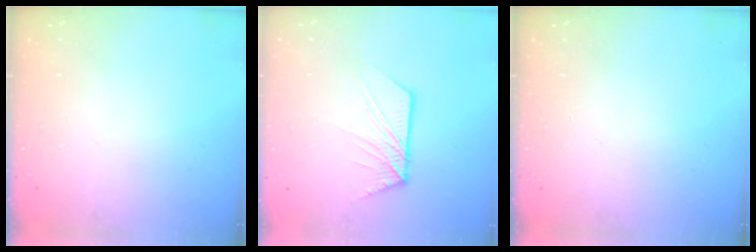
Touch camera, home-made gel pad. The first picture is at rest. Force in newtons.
{"total": 10.2, "press": 10.1, "slide": 1.1}
{"total": 0.0}